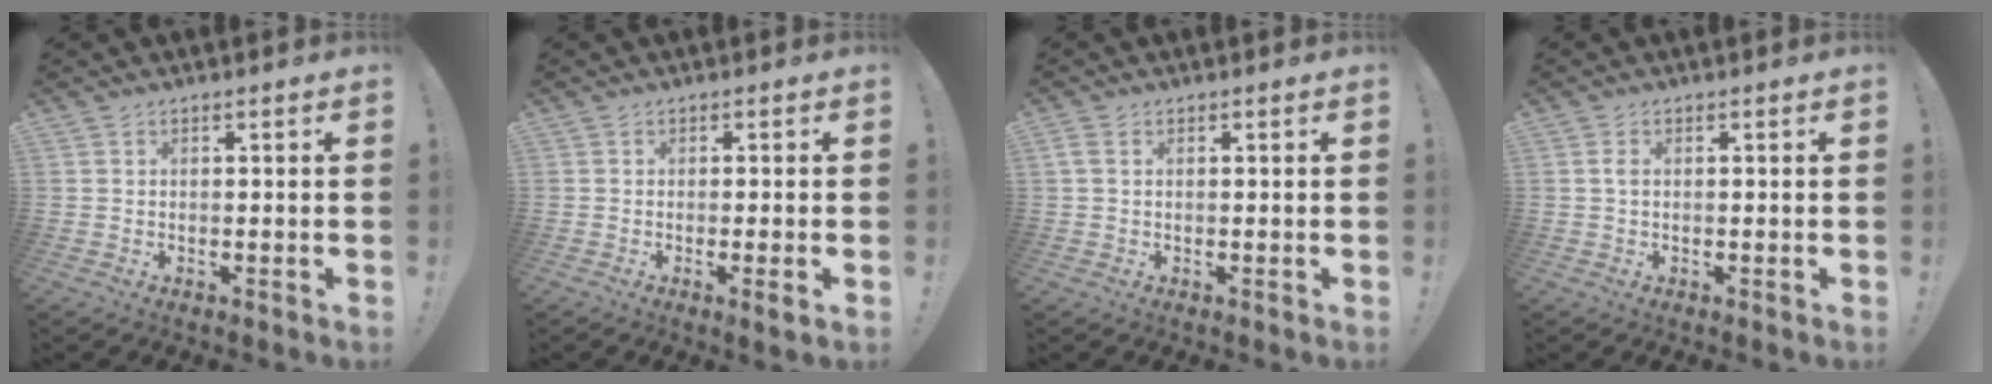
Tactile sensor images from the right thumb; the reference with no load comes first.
{"total": 2.8, "force": [-0.6, -0.4, 2.7], "torque": [-0.049, -0.004, -0.008]}
{"total": 1.7, "force": [0.6, 1.0, 1.2], "torque": [-0.030, 0.006, 0.013]}
{"total": 1.3, "force": [0.1, 0.6, 1.1], "torque": [-0.022, 0.003, 0.000]}